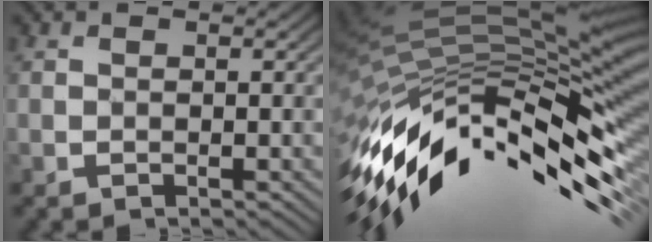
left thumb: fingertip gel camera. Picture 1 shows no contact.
{"total": 17.5, "force": [-6.7, 5.6, 15.1], "torque": [-0.307, -0.022, -0.107]}